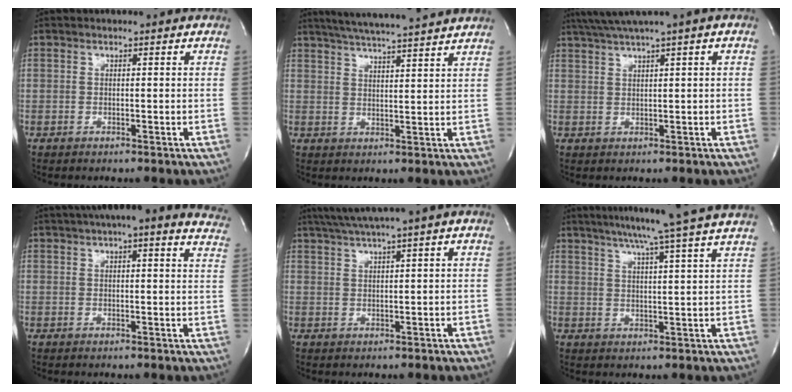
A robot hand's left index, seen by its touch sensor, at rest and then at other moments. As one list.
[{"total": 14.2, "force": [12.8, -0.2, 6.4], "torque": [-0.113, 0.018, 0.175]}, {"total": 5.2, "force": [3.4, -0.8, 3.8], "torque": [-0.077, 0.020, 0.065]}, {"total": 18.4, "force": [15.1, 3.4, 9.9], "torque": [-0.139, 0.034, 0.172]}, {"total": 6.0, "force": [4.1, -1.1, 4.2], "torque": [-0.078, 0.023, 0.073]}, {"total": 13.2, "force": [11.1, -2.4, 6.8], "torque": [-0.111, -0.015, 0.142]}]